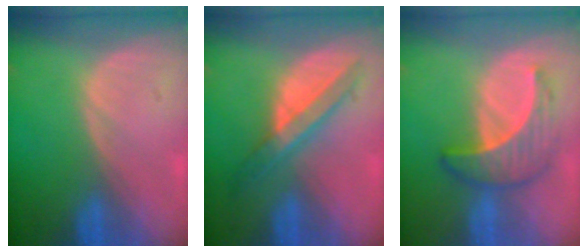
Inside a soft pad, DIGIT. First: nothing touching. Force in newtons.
{"total": 5.7, "press": 5.6, "slide": 1.4}
{"total": 6.9, "press": 6.4, "slide": 2.6}